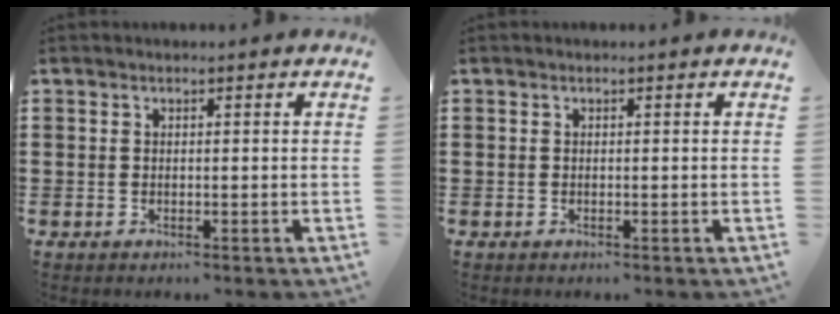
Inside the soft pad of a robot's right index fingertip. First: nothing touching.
{"total": 0.0}